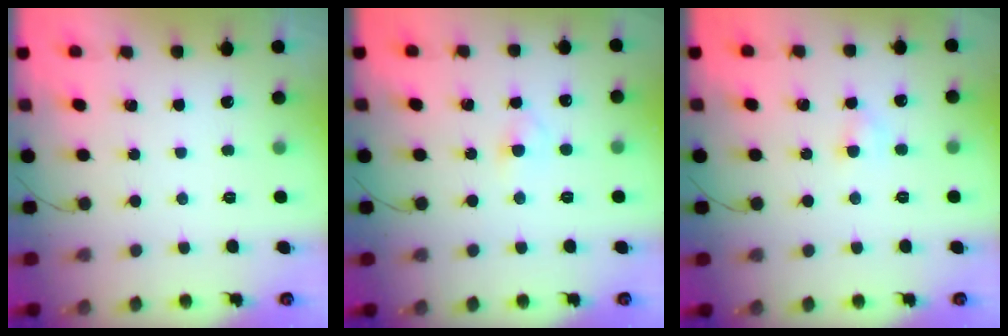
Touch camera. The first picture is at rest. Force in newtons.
{"total": 2.5, "press": 2.3, "slide": 1.0}
{"total": 3.0, "press": 2.8, "slide": 1.0}